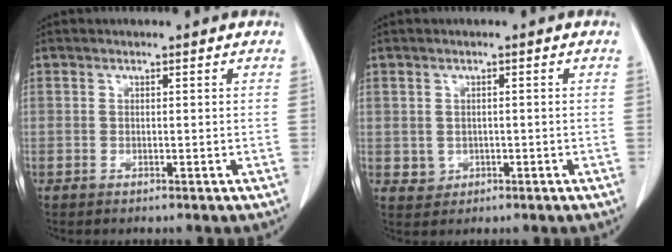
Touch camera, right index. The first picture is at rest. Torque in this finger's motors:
{"motor_torque": [-0.19, 0.14, -0.47, -0.15]}